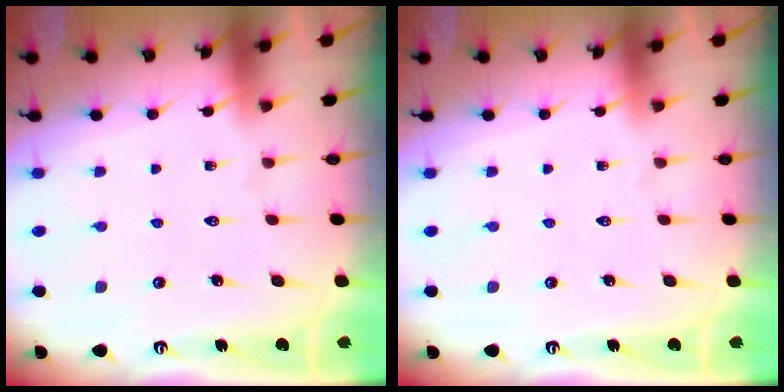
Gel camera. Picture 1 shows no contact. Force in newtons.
{"total": 0.0}